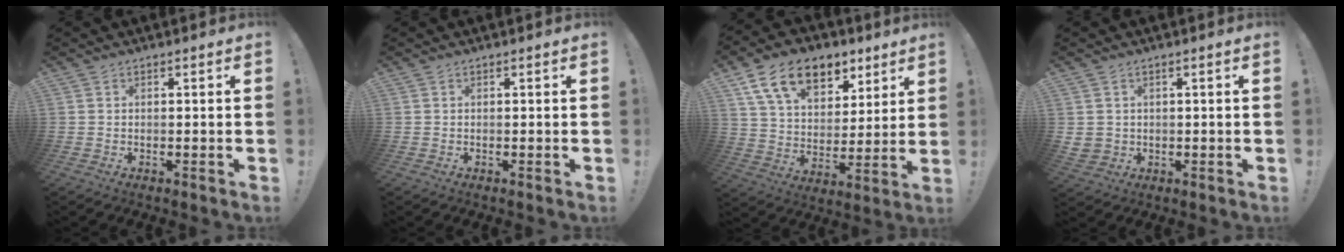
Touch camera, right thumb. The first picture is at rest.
{"total": 0.0}
{"total": 17.5, "force": [10.1, 10.7, 9.4], "torque": [-0.155, -0.050, 0.185]}
{"total": 3.2, "force": [1.1, 2.9, 0.6], "torque": [-0.008, -0.003, 0.022]}